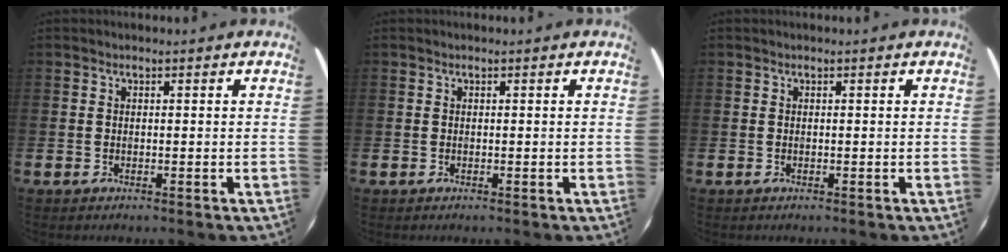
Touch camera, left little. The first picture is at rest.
{"total": 0.0}
{"total": 0.0}